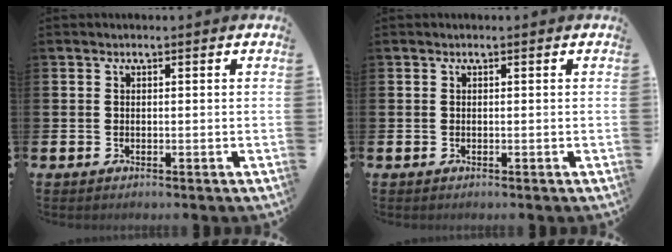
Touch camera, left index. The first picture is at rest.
{"total": 0.0}